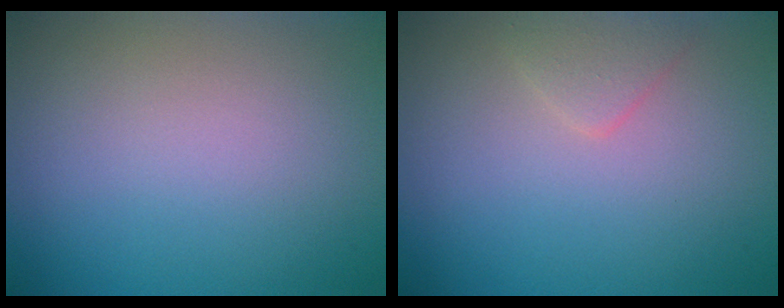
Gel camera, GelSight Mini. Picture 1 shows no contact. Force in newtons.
{"total": 1.3, "press": 1.3, "slide": 0.0}